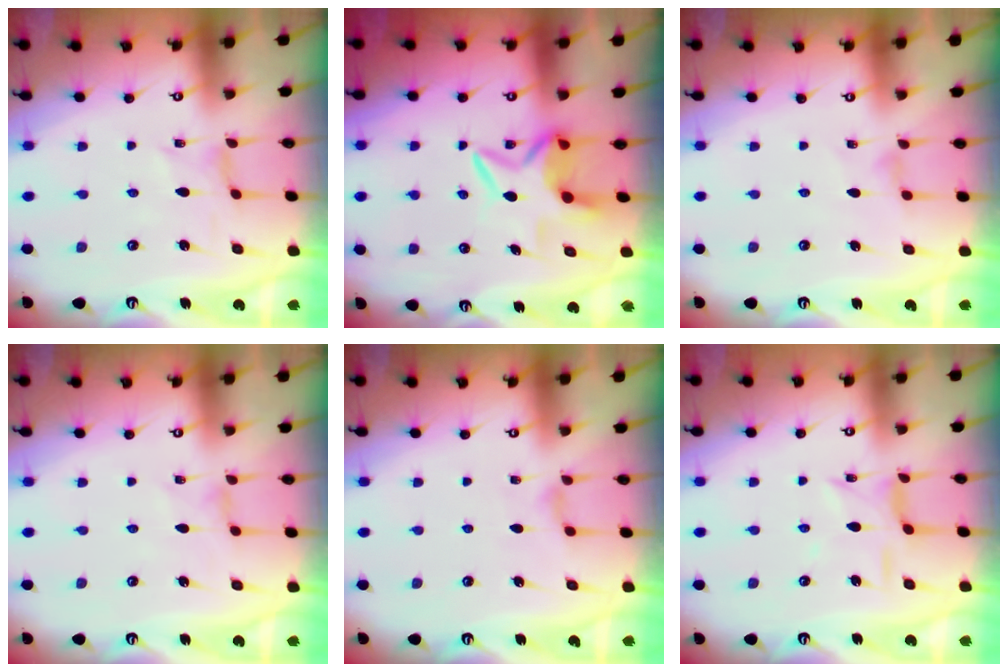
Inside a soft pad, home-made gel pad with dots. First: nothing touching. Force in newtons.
{"total": 7.7, "press": 7.6, "slide": 1.0}
{"total": 1.3, "press": 1.3, "slide": 0.2}
{"total": 1.0, "press": 1.0, "slide": 0.2}
{"total": 2.5, "press": 2.4, "slide": 0.5}
{"total": 6.1, "press": 6.1, "slide": 0.4}